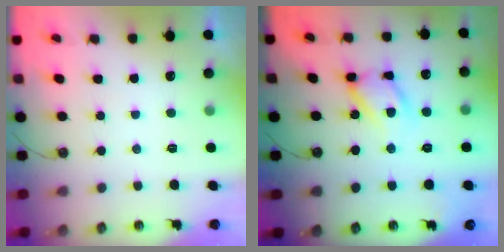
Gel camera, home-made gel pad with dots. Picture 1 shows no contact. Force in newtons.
{"total": 14.2, "press": 14.1, "slide": 1.2}